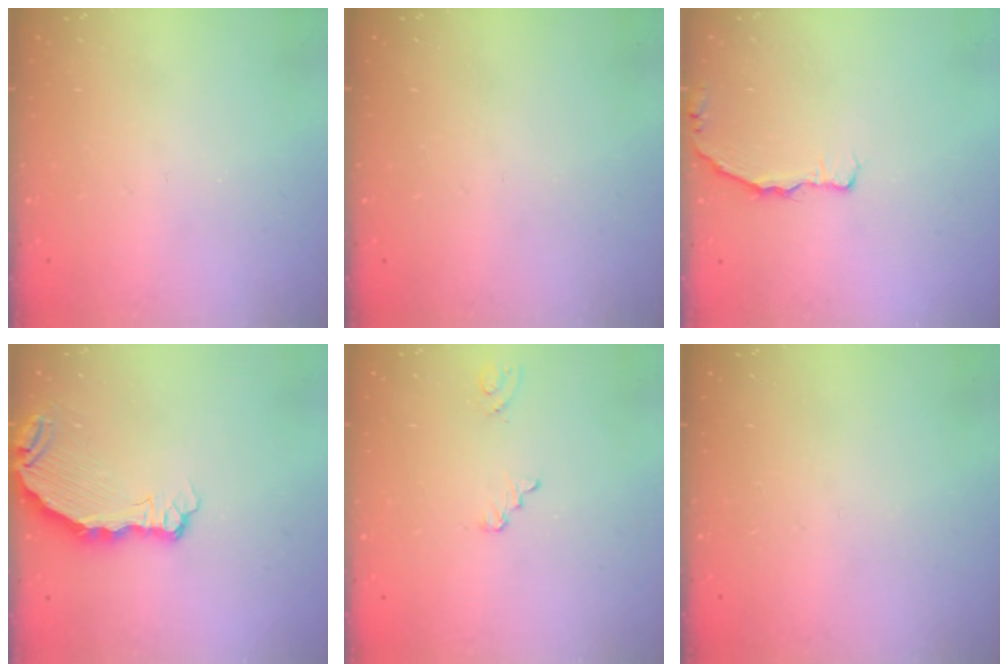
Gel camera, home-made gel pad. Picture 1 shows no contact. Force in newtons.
{"total": 0.0}
{"total": 2.9, "press": 2.9, "slide": 0.5}
{"total": 7.1, "press": 6.0, "slide": 3.8}
{"total": 2.7, "press": 2.7, "slide": 0.4}
{"total": 0.0}